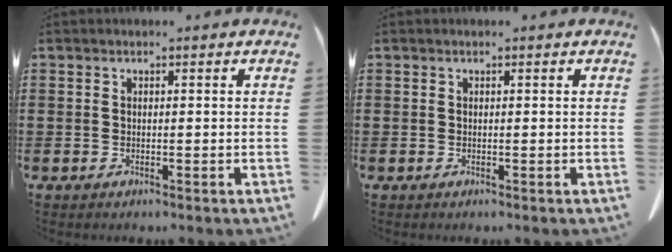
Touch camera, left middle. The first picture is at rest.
{"total": 0.0}